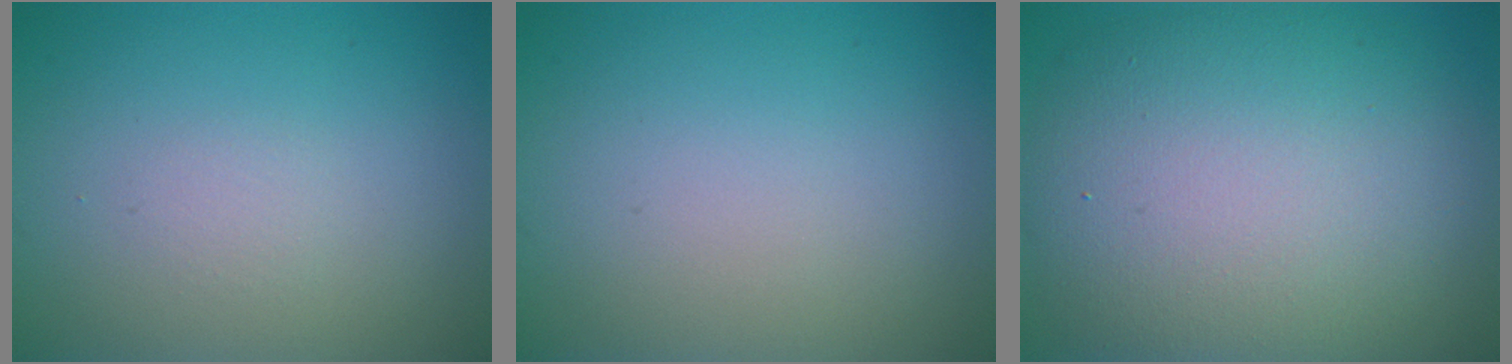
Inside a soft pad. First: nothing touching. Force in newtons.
{"total": 0.0}
{"total": 12.4, "press": 12.3, "slide": 1.1}